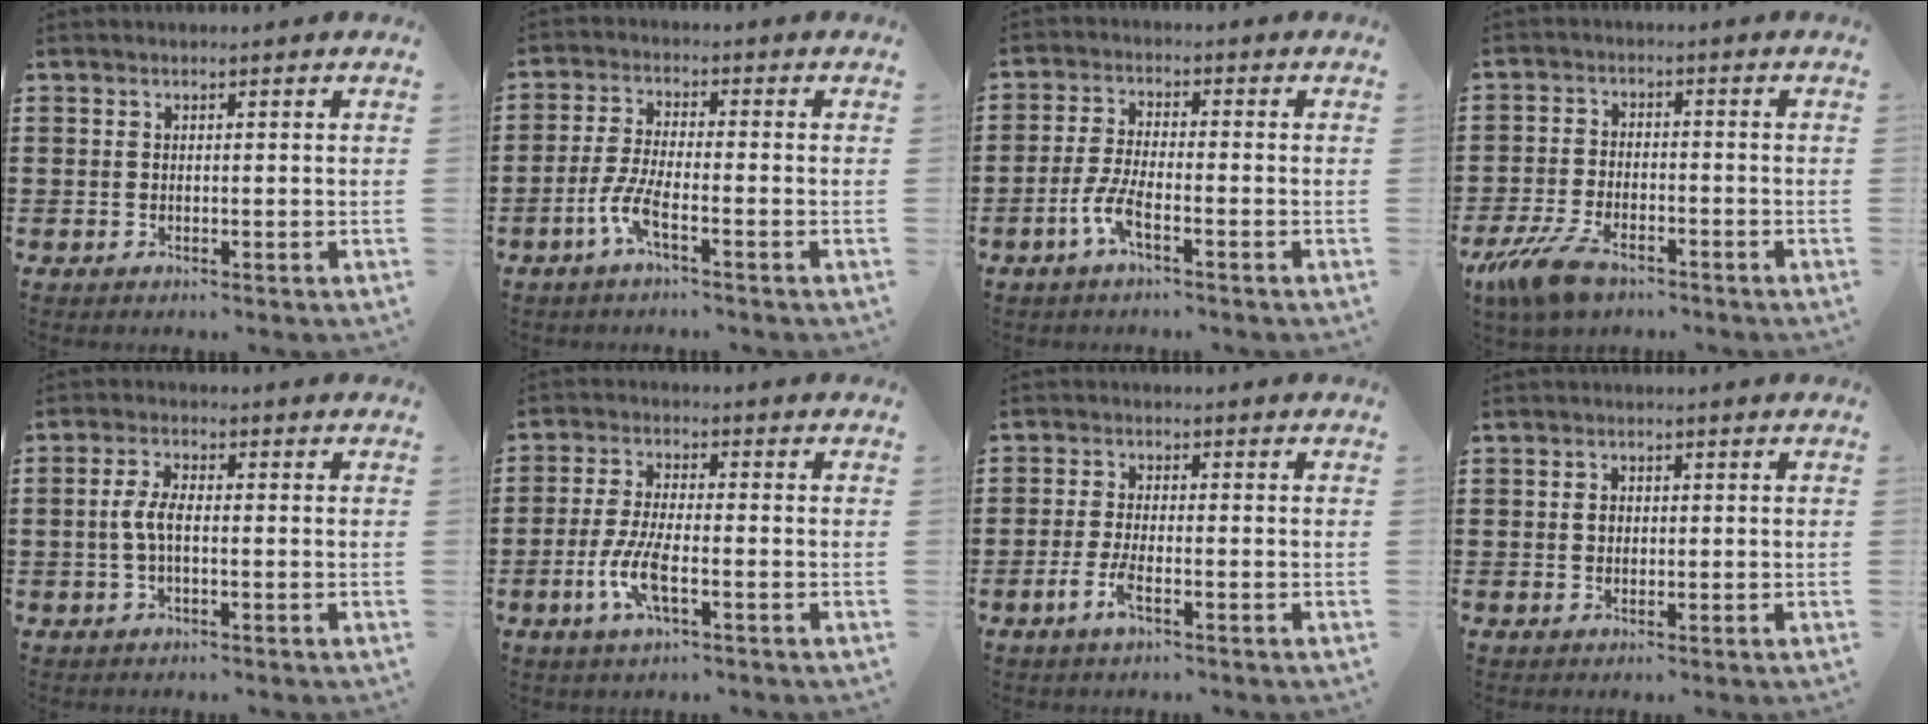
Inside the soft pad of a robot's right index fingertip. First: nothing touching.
{"total": 5.4, "force": [-2.9, 0.9, 4.4], "torque": [-0.115, -0.014, -0.063]}
{"total": 4.9, "force": [-2.6, 1.0, 4.0], "torque": [-0.100, -0.010, -0.056]}
{"total": 7.2, "force": [-5.1, 2.7, 4.4], "torque": [-0.110, -0.003, -0.099]}
{"total": 3.8, "force": [-0.5, 1.2, 3.5], "torque": [-0.087, -0.006, -0.017]}
{"total": 6.5, "force": [-2.5, 1.9, 5.7], "torque": [-0.135, -0.014, -0.052]}
{"total": 3.8, "force": [-1.9, 0.8, 3.2], "torque": [-0.081, -0.008, -0.043]}
{"total": 1.2, "force": [0.1, 0.9, 0.8], "torque": [-0.020, 0.003, 0.003]}